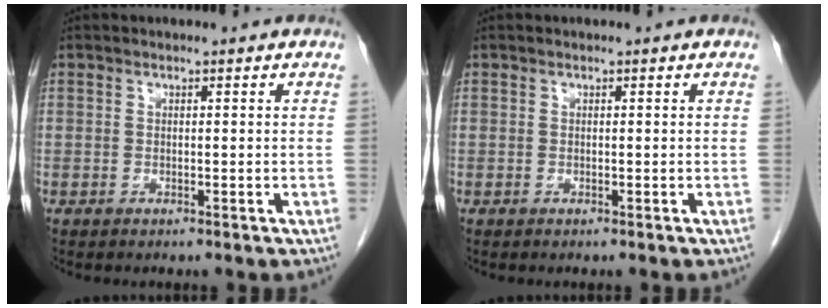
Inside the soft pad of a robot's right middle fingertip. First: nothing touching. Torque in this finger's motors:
{"motor_torque": [0.00, 0.00, 0.00, 0.00]}